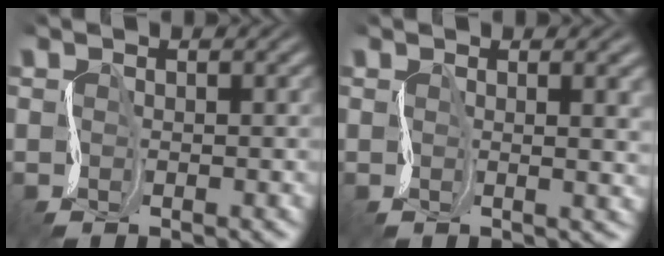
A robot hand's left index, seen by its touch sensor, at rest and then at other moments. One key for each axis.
{"total": 4.1, "fx": 0.9, "fy": 1.9, "fz": 3.6, "tx": -0.014, "ty": 0.007, "tz": 0.014}